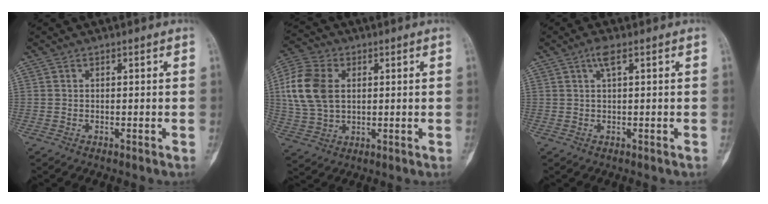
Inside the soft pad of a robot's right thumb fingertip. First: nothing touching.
{"total": 12.8, "force": [2.3, 8.8, 9.0], "torque": [-0.183, 0.006, 0.042]}
{"total": 2.3, "force": [0.9, 0.3, 2.1], "torque": [-0.049, 0.009, 0.018]}